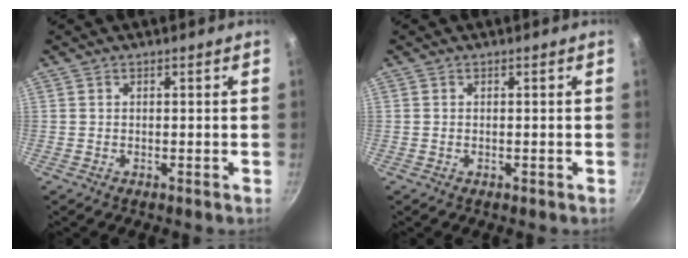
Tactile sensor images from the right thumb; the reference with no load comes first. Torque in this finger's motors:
{"motor_torque": [0.15, 0.50, -0.31, 0.21, 0.07]}